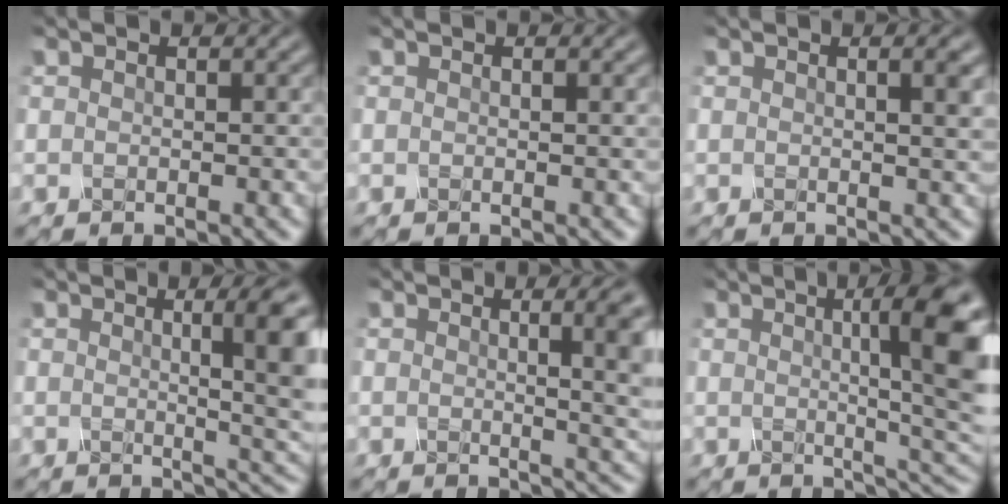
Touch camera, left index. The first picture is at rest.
{"total": 1.0, "force": [0.4, 0.5, 0.8], "torque": [0.001, 0.002, -0.006]}
{"total": 4.0, "force": [1.3, 1.9, 3.3], "torque": [-0.012, 0.031, -0.005]}
{"total": 6.8, "force": [1.0, 1.6, 6.5], "torque": [-0.050, 0.015, 0.013]}
{"total": 7.1, "force": [1.1, 2.7, 6.4], "torque": [-0.025, 0.028, 0.004]}
{"total": 10.5, "force": [1.6, 2.5, 10.1], "torque": [-0.100, 0.008, 0.021]}